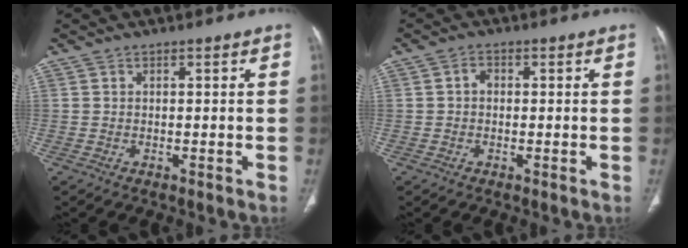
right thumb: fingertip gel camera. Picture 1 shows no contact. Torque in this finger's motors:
{"motor_torque": [-0.39, 0.45, -0.02, -0.11, 0.03]}